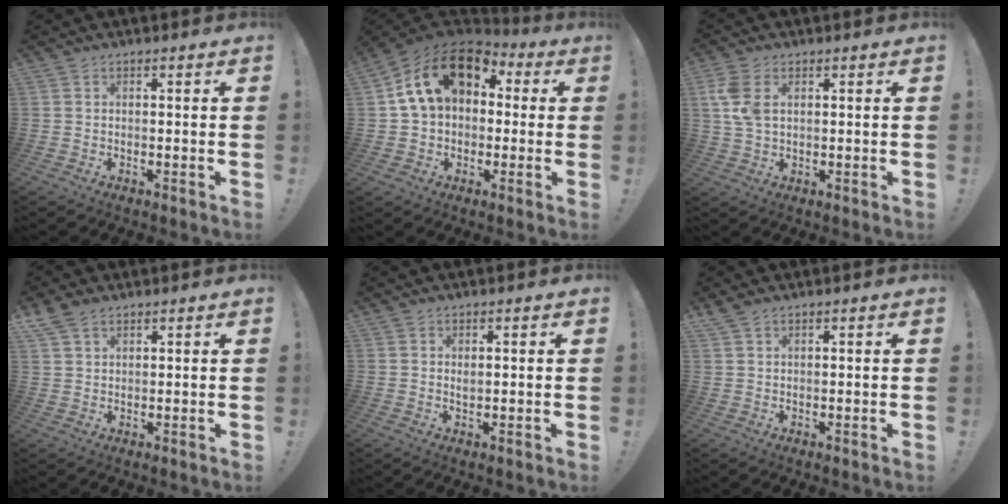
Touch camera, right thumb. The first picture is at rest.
{"total": 18.6, "force": [6.2, 12.2, 12.5], "torque": [-0.203, -0.003, 0.112]}
{"total": 6.9, "force": [2.2, 4.2, 4.9], "torque": [-0.091, -0.003, 0.041]}
{"total": 5.1, "force": [3.7, 2.6, 2.2], "torque": [-0.043, -0.013, 0.072]}
{"total": 1.2, "force": [0.6, 0.5, 0.8], "torque": [-0.011, -0.001, 0.011]}
{"total": 1.8, "force": [1.4, 0.7, 0.9], "torque": [-0.019, -0.004, 0.026]}